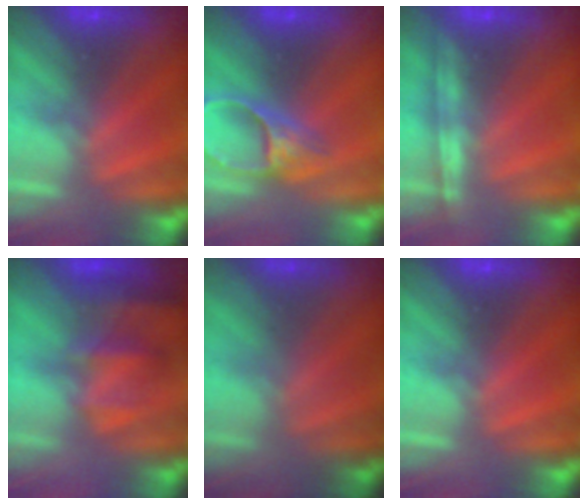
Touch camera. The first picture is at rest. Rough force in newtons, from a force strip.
{"total": 4.6}
{"total": 1.2}
{"total": 4.7}
{"total": 1.7}
{"total": 0.0}